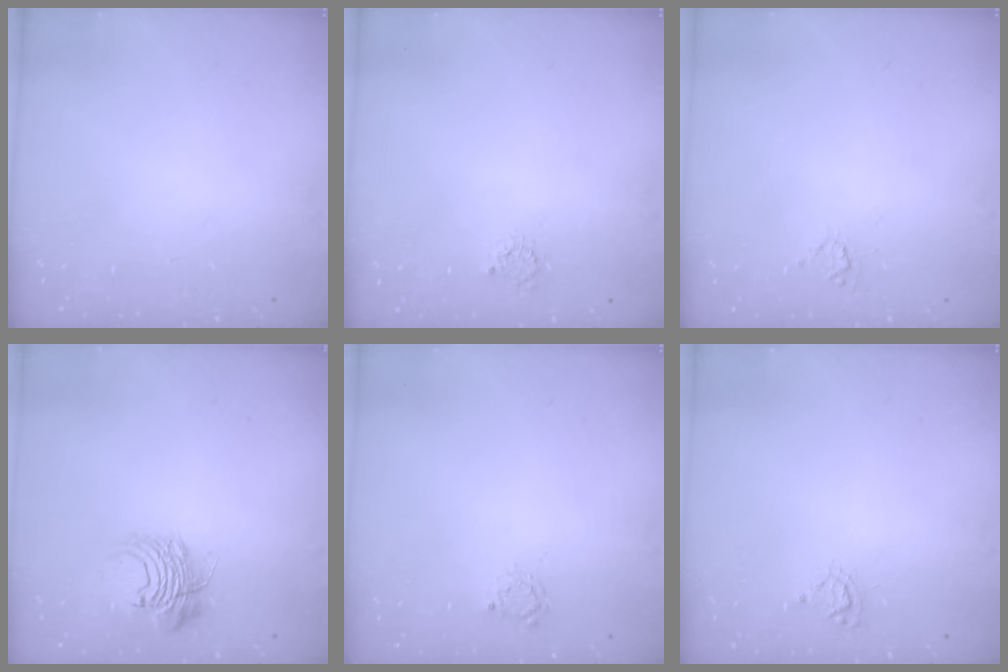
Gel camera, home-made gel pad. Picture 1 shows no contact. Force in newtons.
{"total": 2.8, "press": 2.8, "slide": 0.4}
{"total": 3.2, "press": 3.1, "slide": 0.4}
{"total": 8.7, "press": 8.6, "slide": 1.2}
{"total": 2.8, "press": 2.7, "slide": 0.4}
{"total": 6.1, "press": 6.1, "slide": 0.3}